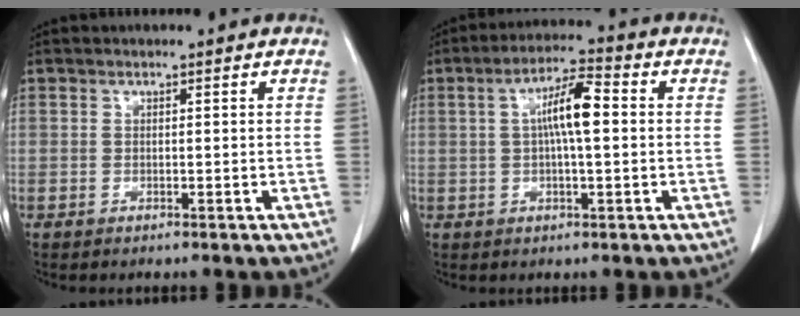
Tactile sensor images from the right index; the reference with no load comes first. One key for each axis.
{"total": 7.2, "fx": 0.8, "fy": 1.2, "fz": 7.1, "tx": -0.133, "ty": 0.016, "tz": 0.008}